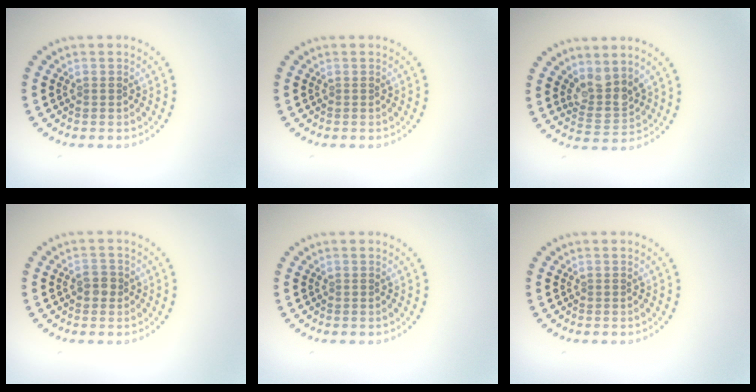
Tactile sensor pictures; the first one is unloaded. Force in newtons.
{"total": 0.0}
{"total": 3.1, "press": 2.3, "slide": 2.0}
{"total": 1.5, "press": 1.5, "slide": 0.3}
{"total": 0.0}
{"total": 0.0}